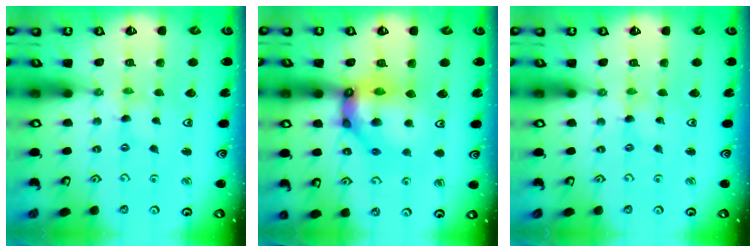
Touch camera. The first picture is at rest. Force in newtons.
{"total": 15.2, "press": 15.1, "slide": 1.9}
{"total": 0.0}